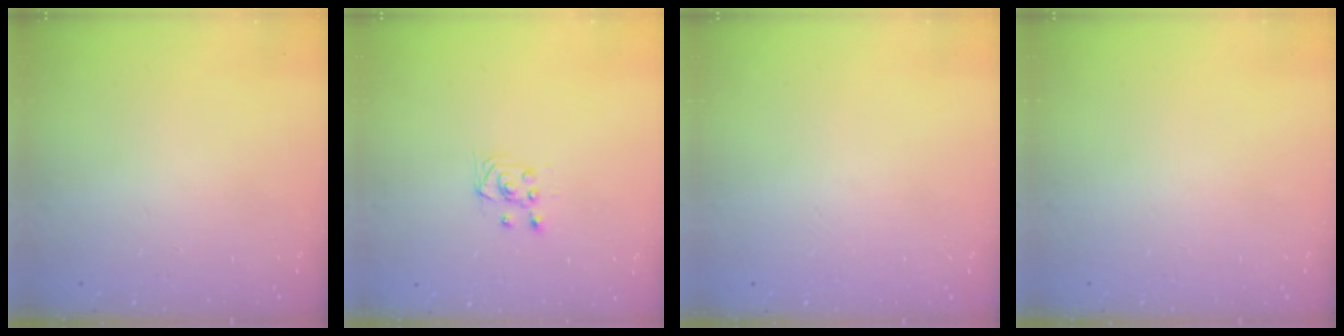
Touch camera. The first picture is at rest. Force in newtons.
{"total": 2.9, "press": 2.7, "slide": 1.0}
{"total": 0.0}
{"total": 0.0}